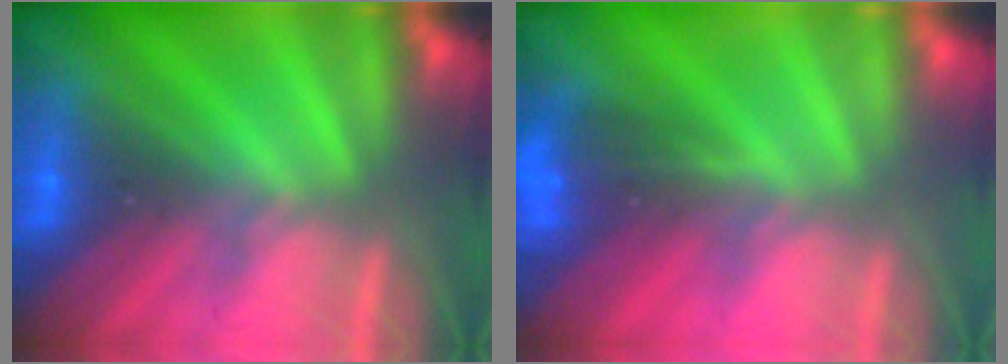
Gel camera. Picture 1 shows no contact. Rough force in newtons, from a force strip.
{"total": 4.4}